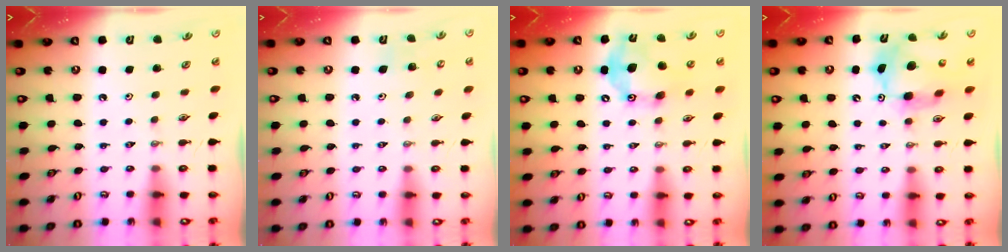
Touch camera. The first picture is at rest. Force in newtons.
{"total": 6.0, "press": 5.8, "slide": 1.7}
{"total": 14.9, "press": 14.9, "slide": 0.3}
{"total": 11.6, "press": 11.5, "slide": 1.1}